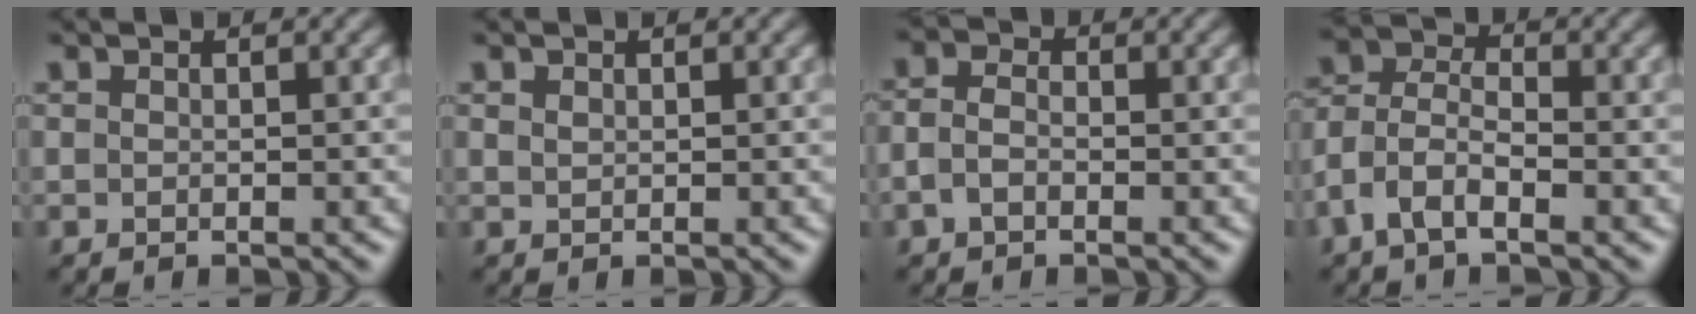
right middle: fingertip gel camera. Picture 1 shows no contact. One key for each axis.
{"total": 0.6, "fx": 0.4, "fy": 0.4, "fz": 0.1, "tx": -0.005, "ty": 0.000, "tz": 0.011}
{"total": 2.5, "fx": -0.5, "fy": 1.8, "fz": 1.6, "tx": -0.034, "ty": 0.004, "tz": -0.019}
{"total": 4.1, "fx": -2.3, "fy": 2.1, "fz": 2.6, "tx": -0.058, "ty": 0.010, "tz": -0.053}